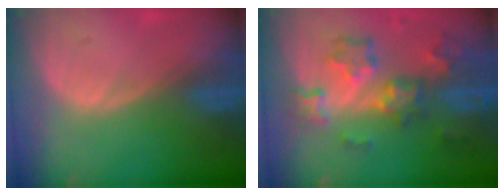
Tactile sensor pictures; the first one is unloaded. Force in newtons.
{"total": 9.2, "press": 8.1, "slide": 4.4}